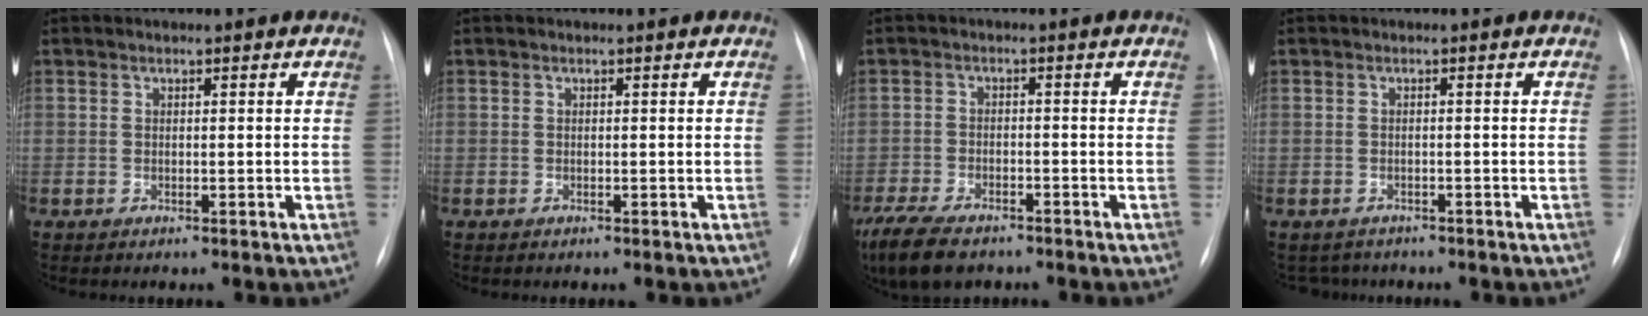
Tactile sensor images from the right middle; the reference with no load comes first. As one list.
[{"total": 0.0}, {"total": 11.0, "force": [-8.2, 4.5, 5.9], "torque": [-0.127, -0.019, -0.132]}, {"total": 2.8, "force": [-2.5, 1.2, -0.3], "torque": [-0.001, -0.001, -0.035]}]